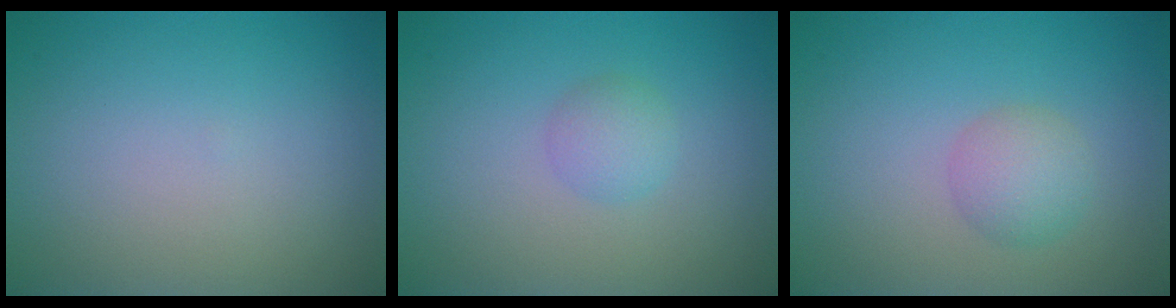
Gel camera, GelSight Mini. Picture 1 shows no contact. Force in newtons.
{"total": 1.7, "press": 1.7, "slide": 0.1}
{"total": 2.3, "press": 2.3, "slide": 0.0}